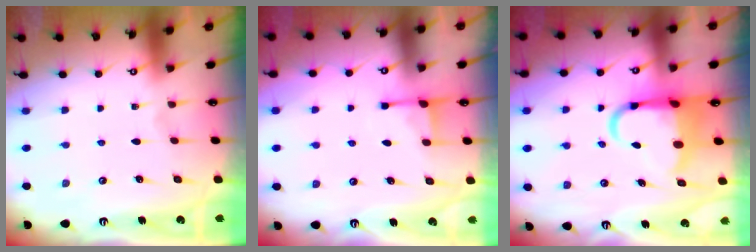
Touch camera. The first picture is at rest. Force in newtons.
{"total": 3.6, "press": 3.5, "slide": 0.8}
{"total": 8.7, "press": 8.5, "slide": 1.8}